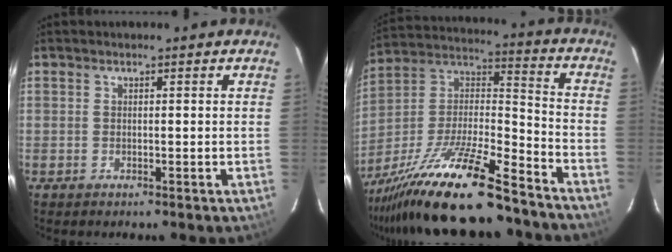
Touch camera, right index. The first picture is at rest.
{"total": 24.5, "force": [-18.8, 4.4, 15.1], "torque": [-0.294, -0.020, -0.318]}